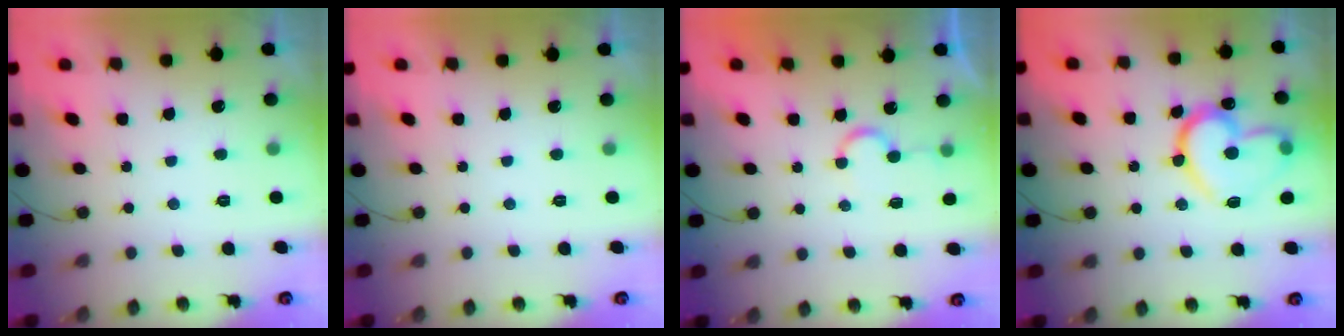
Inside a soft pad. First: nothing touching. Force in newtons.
{"total": 1.8, "press": 1.8, "slide": 0.0}
{"total": 6.9, "press": 6.9, "slide": 0.6}
{"total": 19.4, "press": 19.3, "slide": 1.7}